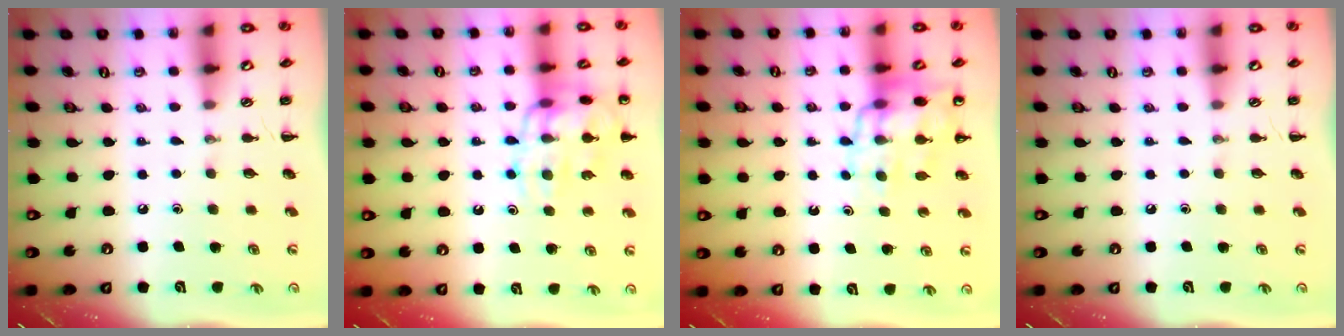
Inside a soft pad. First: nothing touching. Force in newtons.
{"total": 15.5, "press": 15.4, "slide": 1.7}
{"total": 12.3, "press": 11.9, "slide": 2.9}
{"total": 0.0}